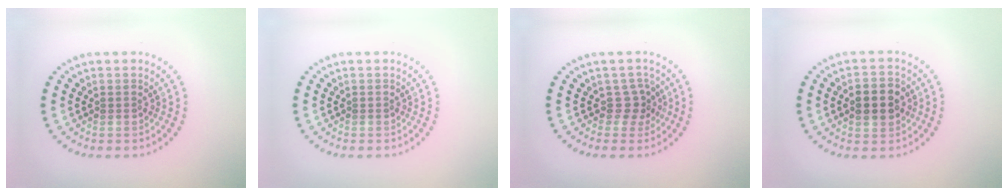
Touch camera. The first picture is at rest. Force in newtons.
{"total": 0.0}
{"total": 1.9, "press": 1.3, "slide": 1.4}
{"total": 3.4, "press": 3.4, "slide": 0.1}